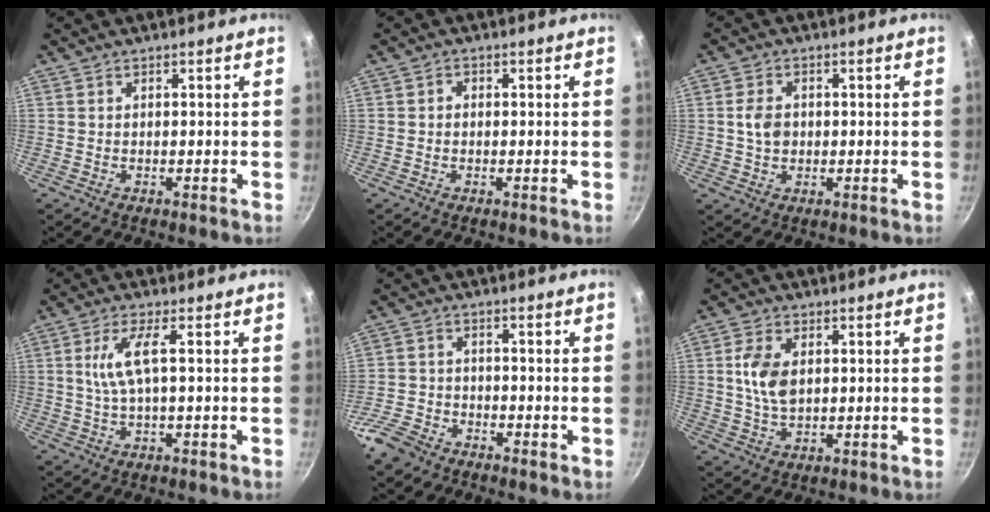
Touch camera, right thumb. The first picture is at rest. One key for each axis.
{"total": 1.0, "fx": 0.0, "fy": 0.9, "fz": 0.5, "tx": -0.008, "ty": 0.005, "tz": -0.001}
{"total": 4.4, "fx": 0.1, "fy": 3.3, "fz": 2.8, "tx": -0.044, "ty": 0.005, "tz": -0.001}
{"total": 6.4, "fx": 0.9, "fy": 1.5, "fz": 6.1, "tx": -0.137, "ty": 0.006, "tz": 0.022}
{"total": 6.1, "fx": -4.3, "fy": 3.6, "fz": 2.4, "tx": -0.041, "ty": 0.037, "tz": -0.089}
{"total": 7.3, "fx": 1.3, "fy": 4.5, "fz": 5.7, "tx": -0.101, "ty": -0.003, "tz": 0.024}